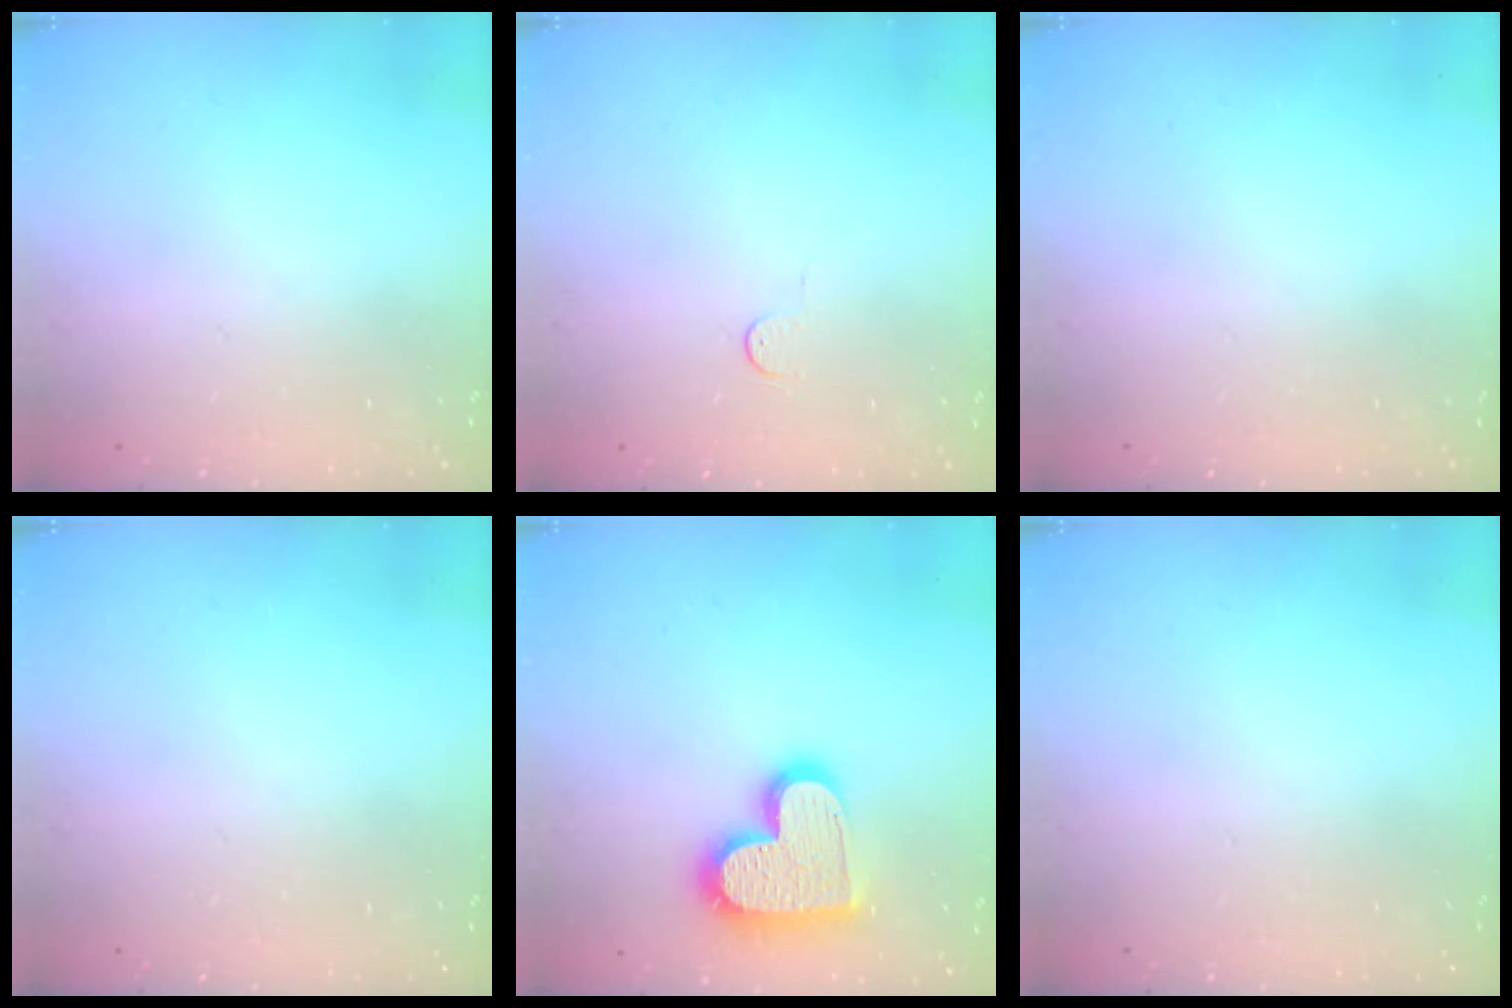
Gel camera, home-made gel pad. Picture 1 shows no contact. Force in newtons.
{"total": 3.4, "press": 3.4, "slide": 0.3}
{"total": 0.0}
{"total": 0.0}
{"total": 17.6, "press": 17.5, "slide": 1.3}
{"total": 0.0}